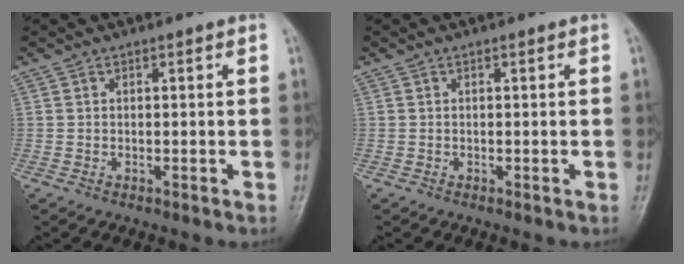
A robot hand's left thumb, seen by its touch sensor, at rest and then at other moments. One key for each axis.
{"total": 0.0}